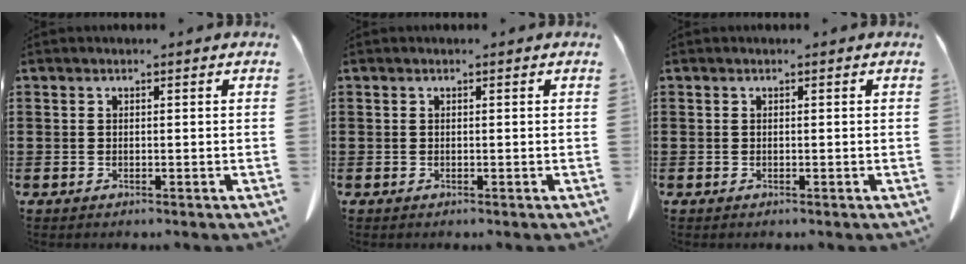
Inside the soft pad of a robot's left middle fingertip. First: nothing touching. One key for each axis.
{"total": 0.0}
{"total": 0.0}